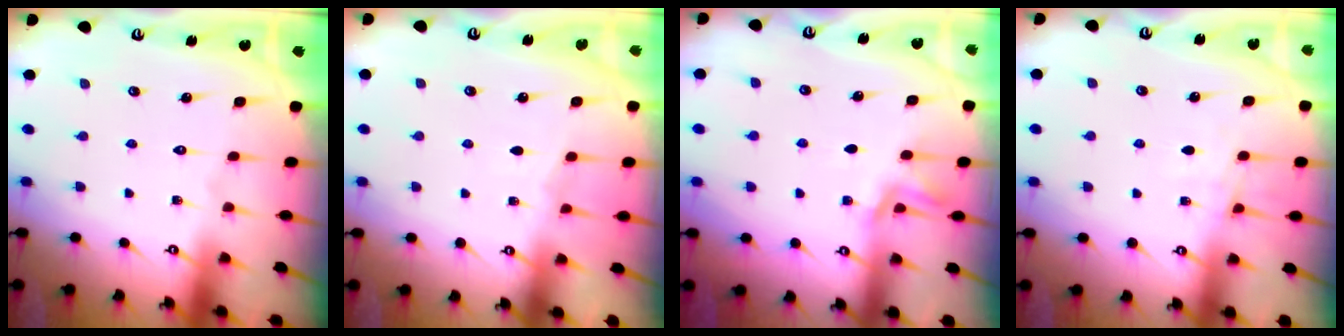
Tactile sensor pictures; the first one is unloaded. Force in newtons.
{"total": 3.0, "press": 3.0, "slide": 0.4}
{"total": 1.6, "press": 1.5, "slide": 0.6}
{"total": 4.8, "press": 4.7, "slide": 0.5}